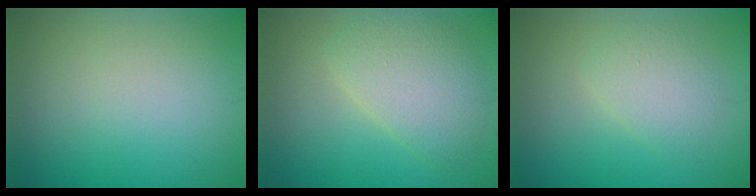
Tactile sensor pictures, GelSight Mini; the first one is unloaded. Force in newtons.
{"total": 4.2, "press": 4.2, "slide": 0.2}
{"total": 2.4, "press": 2.4, "slide": 0.1}